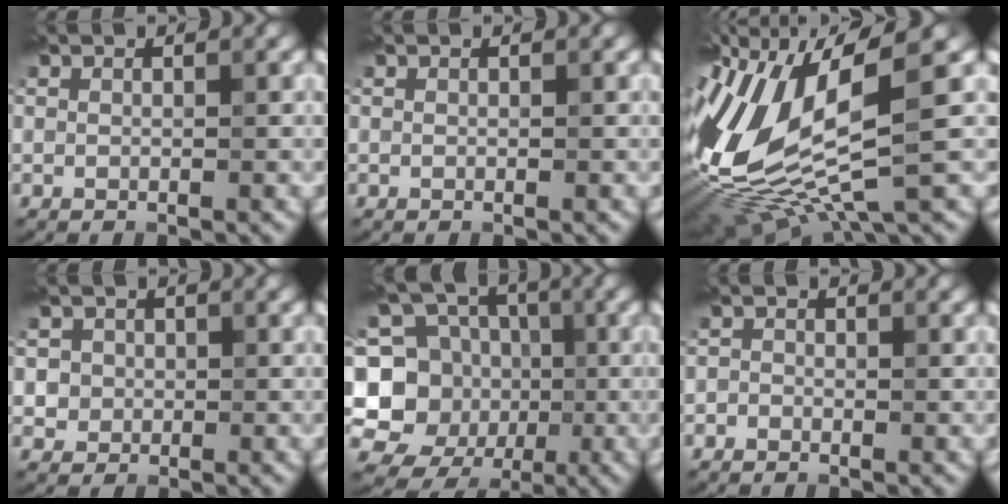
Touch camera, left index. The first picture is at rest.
{"total": 0.0}
{"total": 13.4, "force": [-0.5, 5.5, 12.1], "torque": [-0.274, -0.004, -0.007]}
{"total": 3.2, "force": [0.9, 2.9, 1.2], "torque": [-0.020, 0.008, 0.010]}
{"total": 12.4, "force": [-1.3, 11.3, 4.9], "torque": [-0.132, 0.034, -0.036]}
{"total": 0.9, "force": [-0.7, 0.6, -0.1], "torque": [0.009, -0.003, -0.022]}